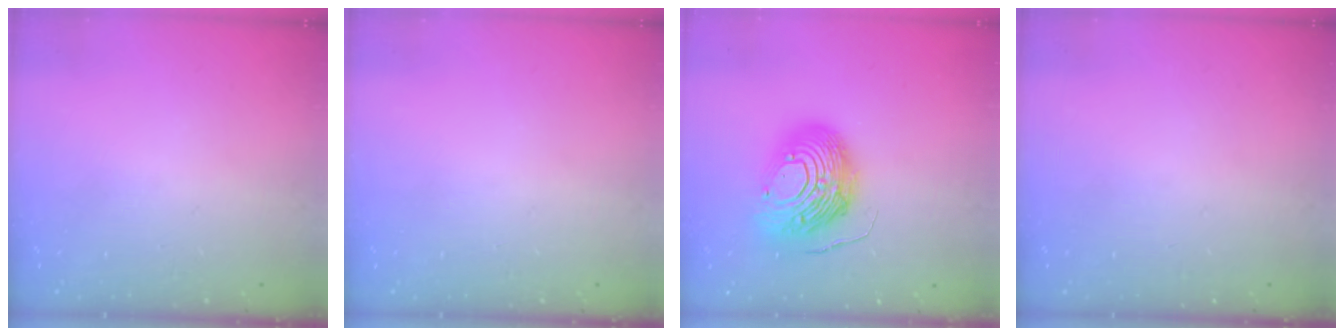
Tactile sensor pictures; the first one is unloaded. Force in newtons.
{"total": 0.0}
{"total": 16.2, "press": 16.2, "slide": 1.3}
{"total": 0.0}